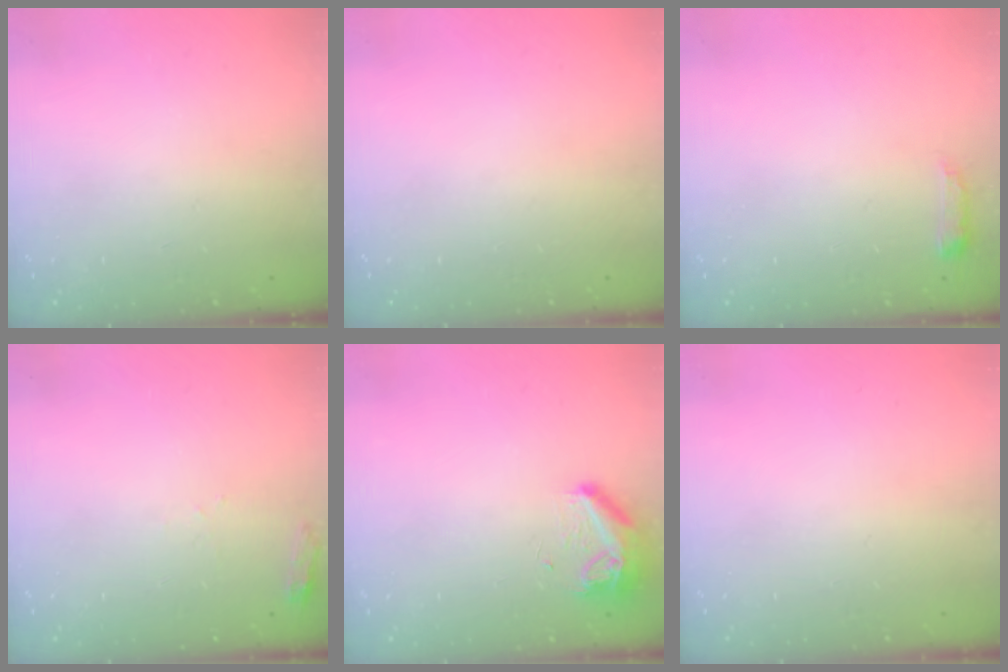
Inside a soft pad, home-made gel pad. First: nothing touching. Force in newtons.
{"total": 0.0}
{"total": 4.9, "press": 4.9, "slide": 0.8}
{"total": 4.4, "press": 4.3, "slide": 0.5}
{"total": 8.5, "press": 8.2, "slide": 2.1}
{"total": 0.0}